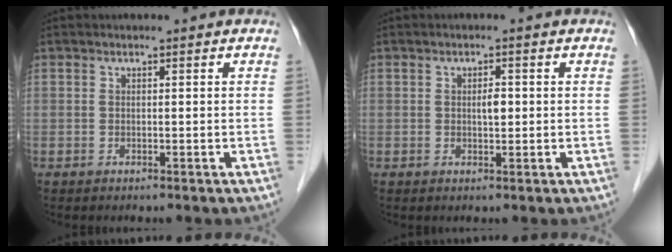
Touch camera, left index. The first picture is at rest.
{"total": 1.7, "force": [-0.2, 0.6, 1.5], "torque": [-0.026, -0.003, -0.002]}